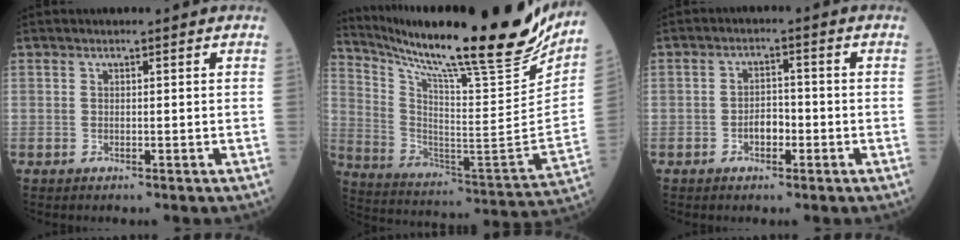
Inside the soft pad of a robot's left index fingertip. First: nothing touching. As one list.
[{"total": 27.7, "force": [23.3, 1.1, 14.9], "torque": [-0.260, -0.084, 0.347]}, {"total": 3.1, "force": [-1.5, 1.6, 2.2], "torque": [-0.033, 0.005, -0.029]}]